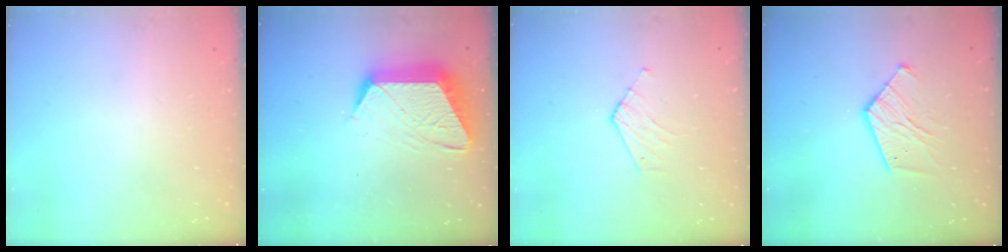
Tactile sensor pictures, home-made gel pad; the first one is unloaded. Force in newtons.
{"total": 13.5, "press": 13.4, "slide": 0.9}
{"total": 4.0, "press": 4.0, "slide": 0.4}
{"total": 9.9, "press": 9.9, "slide": 0.8}